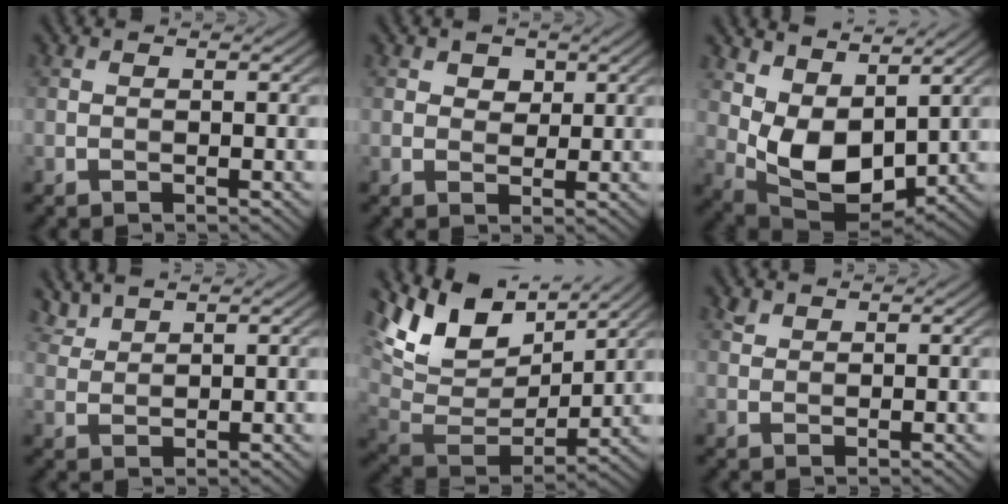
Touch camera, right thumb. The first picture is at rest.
{"total": 2.4, "force": [1.2, 1.7, 1.1], "torque": [-0.021, -0.003, 0.018]}
{"total": 9.7, "force": [3.6, 5.5, 7.2], "torque": [-0.163, -0.007, 0.074]}
{"total": 2.7, "force": [2.4, 0.5, 0.9], "torque": [-0.028, 0.005, 0.058]}
{"total": 12.2, "force": [7.5, 6.2, 7.4], "torque": [-0.184, 0.016, 0.144]}
{"total": 1.2, "force": [1.0, 0.5, 0.3], "torque": [-0.009, 0.002, 0.024]}